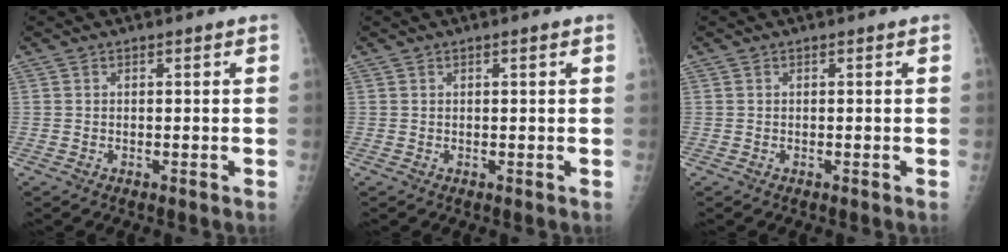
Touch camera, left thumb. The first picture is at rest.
{"total": 0.7, "force": [0.4, 0.1, 0.6], "torque": [-0.008, 0.001, 0.006]}
{"total": 0.0}